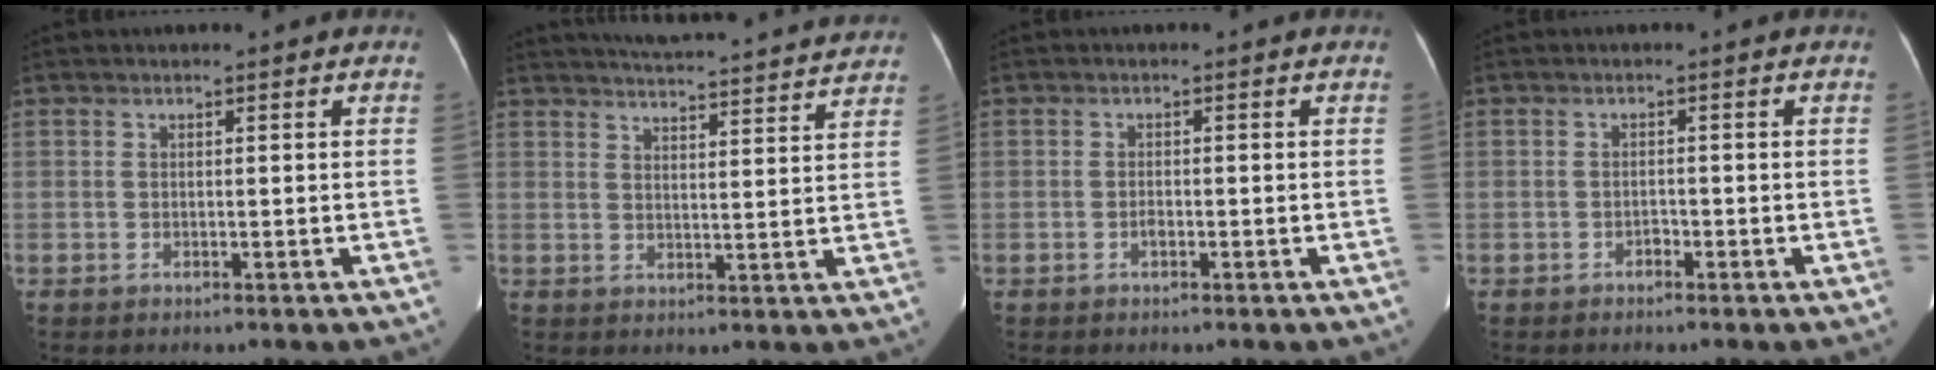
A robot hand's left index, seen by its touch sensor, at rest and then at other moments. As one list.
[{"total": 20.5, "force": [19.3, 1.6, 6.7], "torque": [-0.094, 0.000, 0.240]}, {"total": 0.8, "force": [-0.5, 0.3, 0.6], "torque": [-0.011, 0.002, -0.009]}, {"total": 0.9, "force": [-0.7, 0.5, 0.3], "torque": [-0.004, 0.004, -0.015]}]